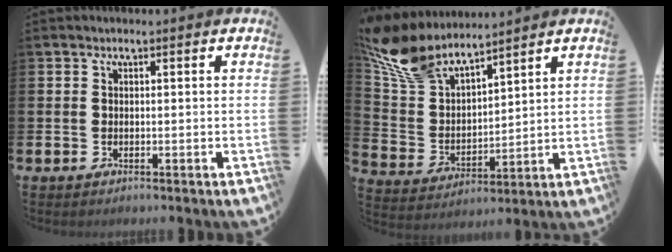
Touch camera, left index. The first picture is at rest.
{"total": 9.6, "force": [8.5, 3.3, 3.2], "torque": [-0.109, -0.041, 0.157]}